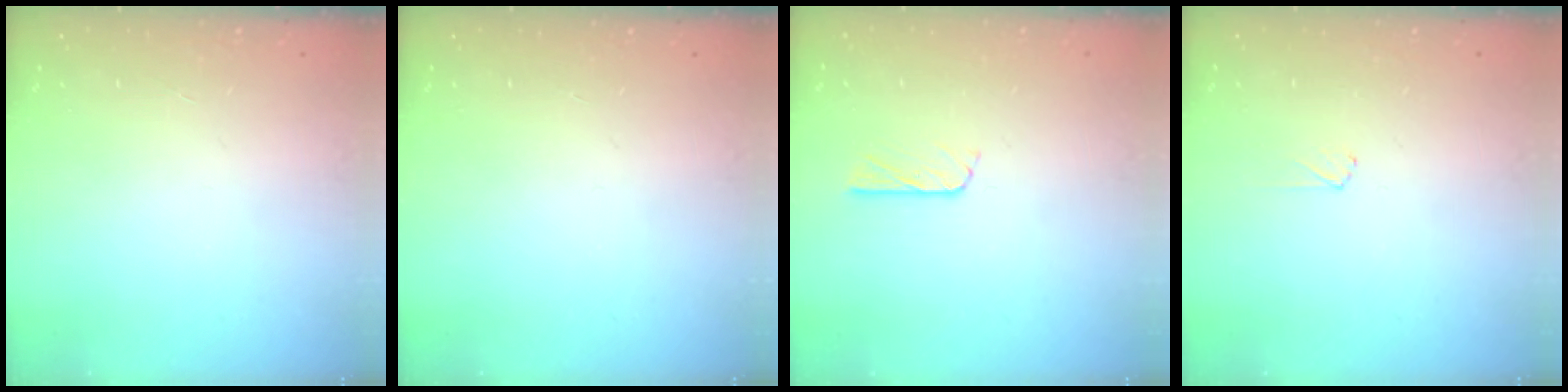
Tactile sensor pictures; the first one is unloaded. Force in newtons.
{"total": 0.0}
{"total": 3.7, "press": 3.6, "slide": 0.4}
{"total": 4.8, "press": 4.8, "slide": 0.6}